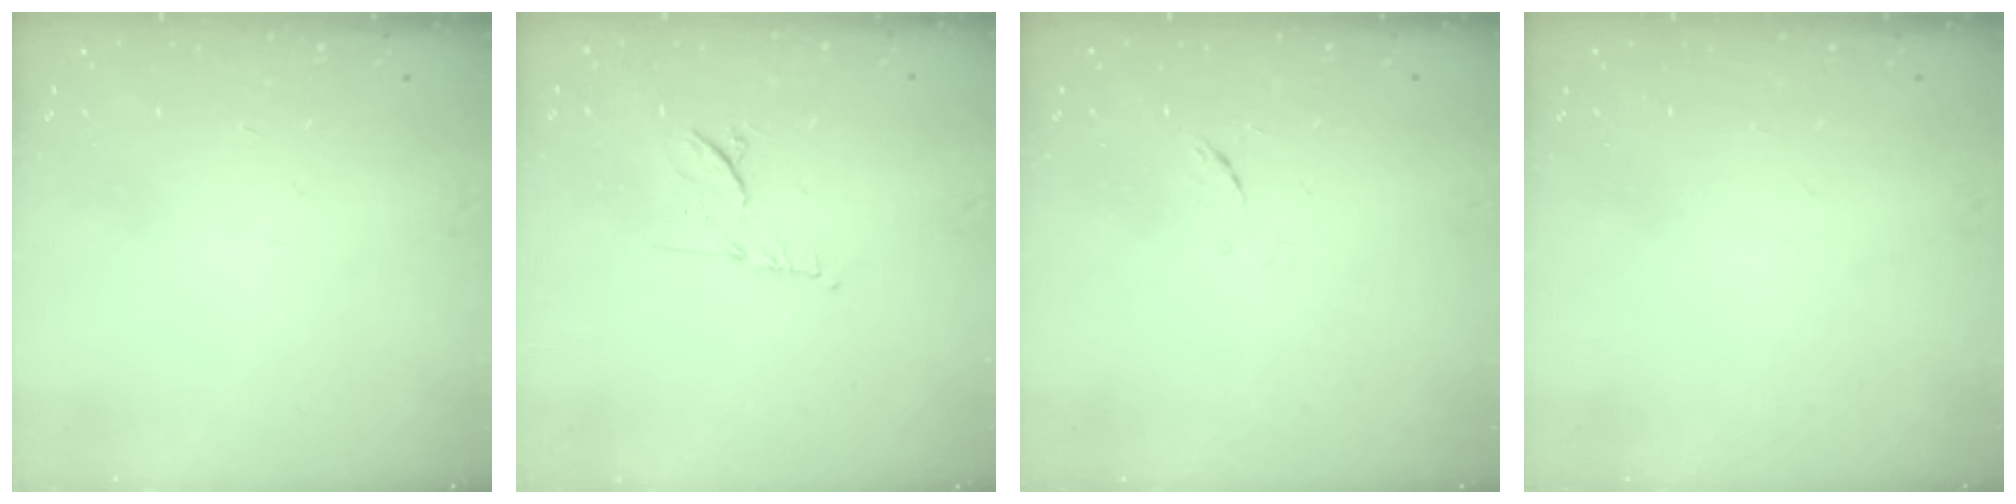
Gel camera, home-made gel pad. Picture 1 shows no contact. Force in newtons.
{"total": 8.0, "press": 7.9, "slide": 1.0}
{"total": 4.8, "press": 4.6, "slide": 1.3}
{"total": 0.0}